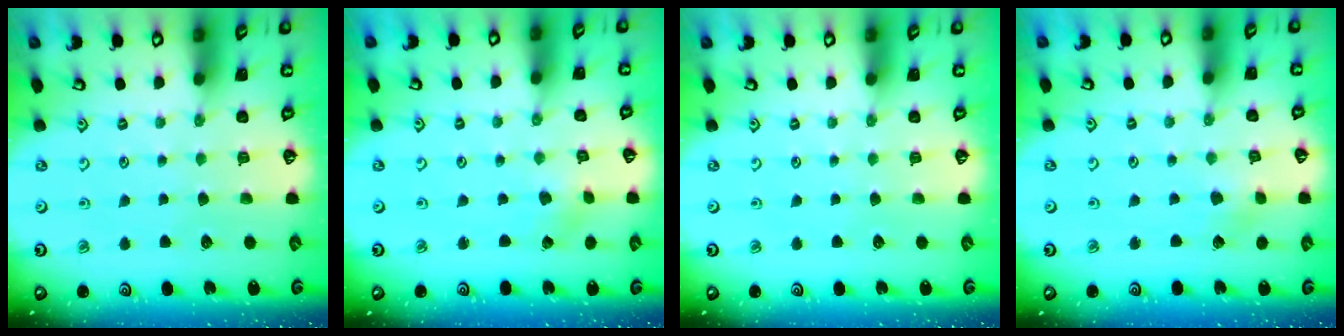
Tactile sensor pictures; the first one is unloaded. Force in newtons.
{"total": 0.8, "press": 0.7, "slide": 0.2}
{"total": 0.0}
{"total": 2.8, "press": 2.7, "slide": 0.5}